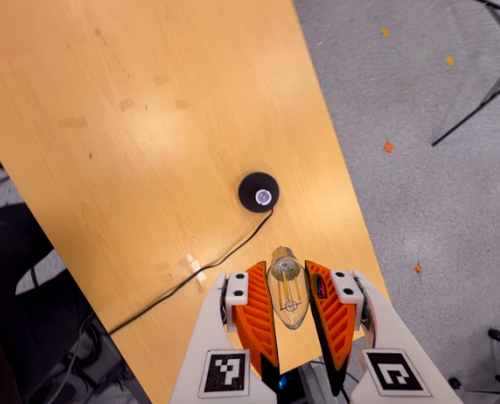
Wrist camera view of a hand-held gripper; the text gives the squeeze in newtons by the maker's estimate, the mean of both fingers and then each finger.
{"total": 11.3, "left": 11.7, "right": 10.9}